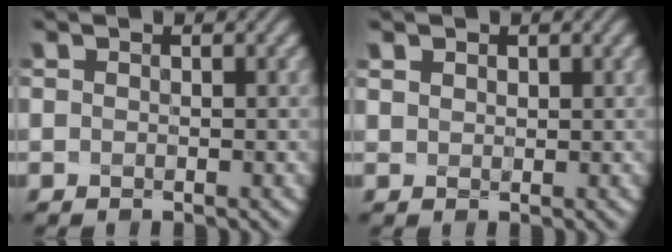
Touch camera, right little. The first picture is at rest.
{"total": 2.0, "force": [1.2, 1.4, 0.8], "torque": [-0.032, 0.015, 0.011]}